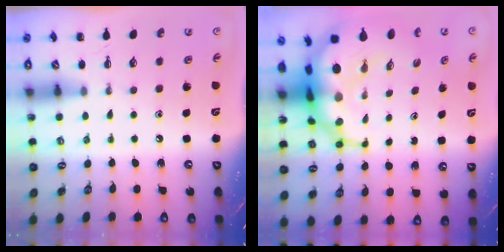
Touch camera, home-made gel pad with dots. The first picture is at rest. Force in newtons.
{"total": 13.0, "press": 12.6, "slide": 3.4}